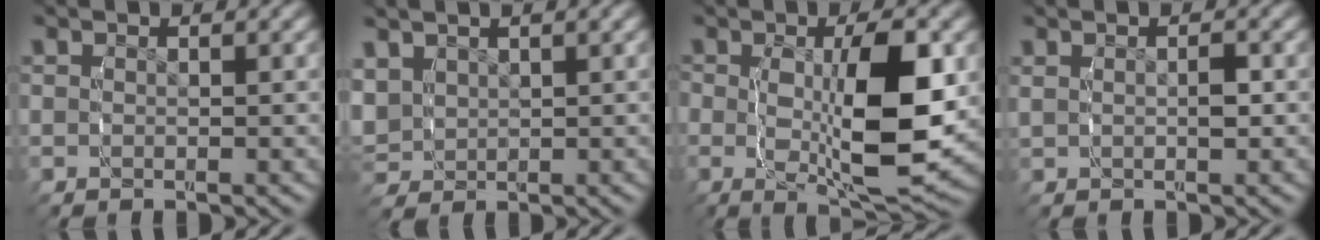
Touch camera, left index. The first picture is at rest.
{"total": 3.2, "force": [1.4, 2.6, 1.0], "torque": [-0.040, -0.001, 0.035]}
{"total": 9.2, "force": [-0.9, 3.9, 8.2], "torque": [-0.152, -0.026, -0.003]}
{"total": 1.4, "force": [0.4, 0.6, 1.2], "torque": [-0.015, 0.003, 0.007]}